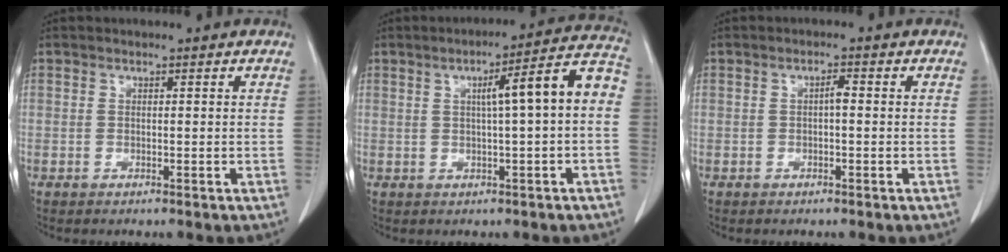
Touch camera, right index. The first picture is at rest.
{"total": 9.4, "force": [0.7, 0.1, 9.4], "torque": [-0.126, 0.027, 0.005]}
{"total": 1.4, "force": [-0.1, 0.3, 1.3], "torque": [-0.022, 0.004, -0.002]}